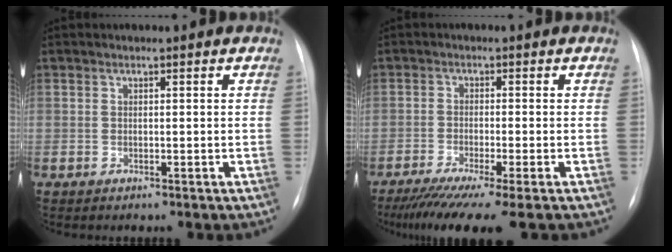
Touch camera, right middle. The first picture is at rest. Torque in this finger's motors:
{"motor_torque": [1.18, -0.96, 0.20, 0.06]}